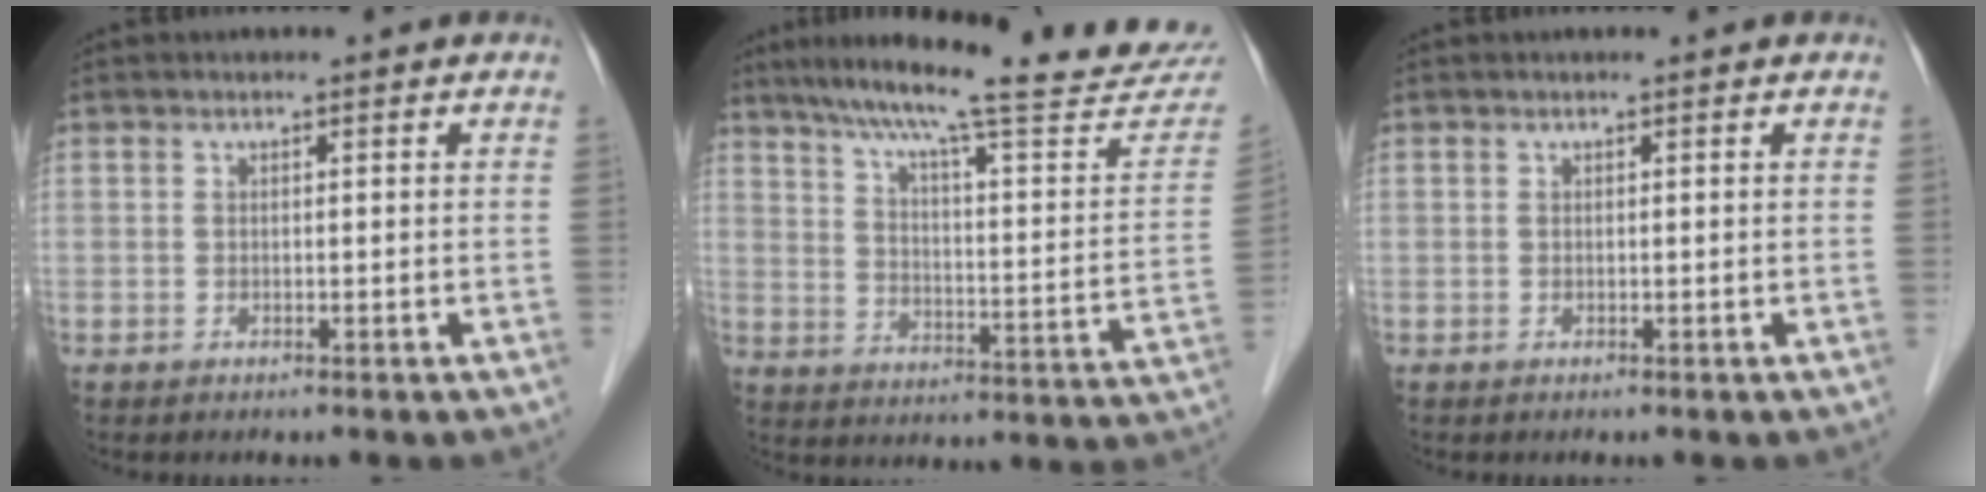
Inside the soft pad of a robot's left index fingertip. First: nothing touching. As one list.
[{"total": 27.1, "force": [24.0, 1.7, 12.6], "torque": [-0.195, -0.057, 0.310]}, {"total": 0.0}]